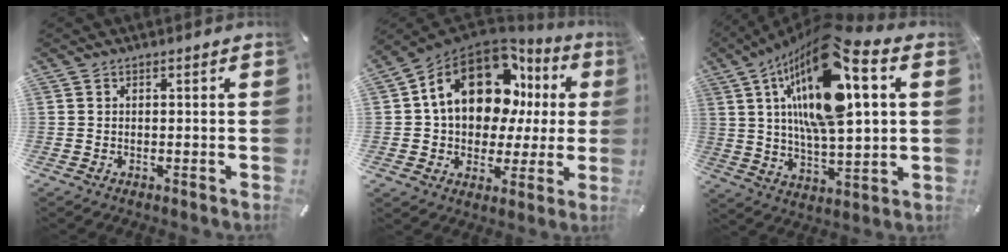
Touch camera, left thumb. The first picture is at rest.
{"total": 18.1, "force": [6.9, 12.5, 11.1], "torque": [-0.198, -0.038, 0.122]}
{"total": 24.5, "force": [10.0, 9.1, 20.5], "torque": [-0.373, -0.040, 0.156]}